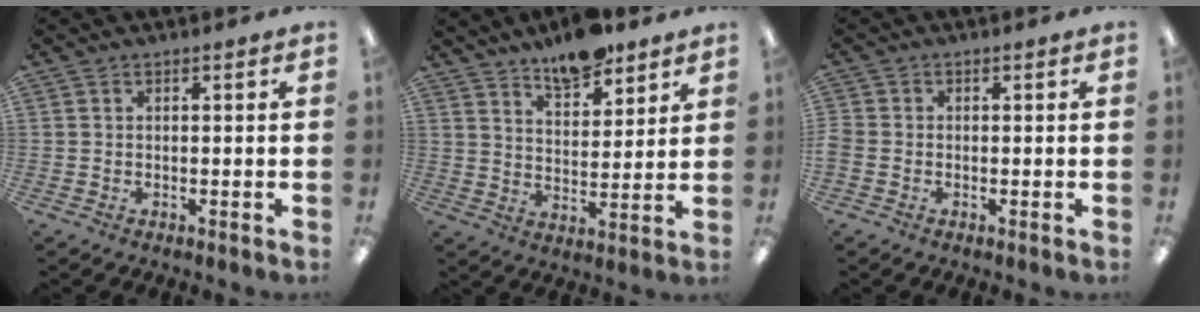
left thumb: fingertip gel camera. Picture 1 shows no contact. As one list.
[{"total": 10.0, "force": [8.2, 3.8, 4.2], "torque": [-0.056, -0.048, 0.145]}, {"total": 1.6, "force": [-0.6, 1.4, 0.7], "torque": [-0.010, 0.005, -0.010]}]